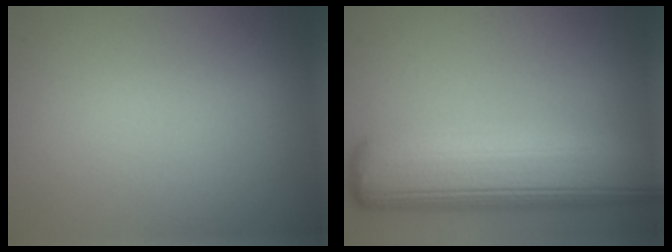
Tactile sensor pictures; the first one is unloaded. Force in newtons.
{"total": 11.9, "press": 11.8, "slide": 0.8}